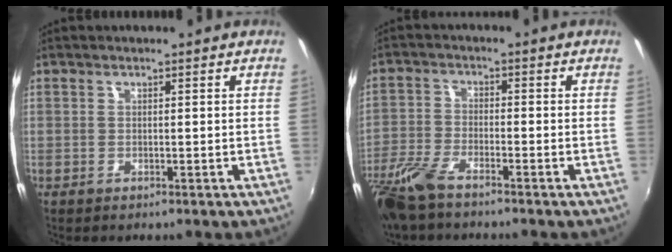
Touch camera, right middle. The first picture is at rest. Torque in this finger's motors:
{"motor_torque": [1.04, -1.10, 0.30, 0.12]}